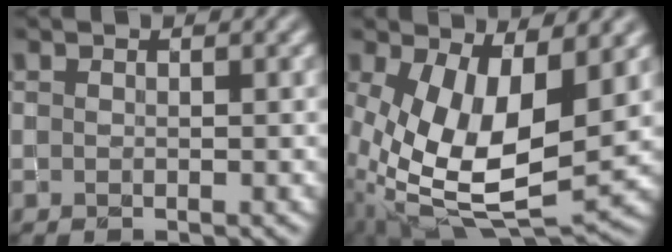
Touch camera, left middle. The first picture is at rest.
{"total": 10.9, "force": [0.4, 5.1, 9.6], "torque": [-0.190, -0.022, 0.009]}